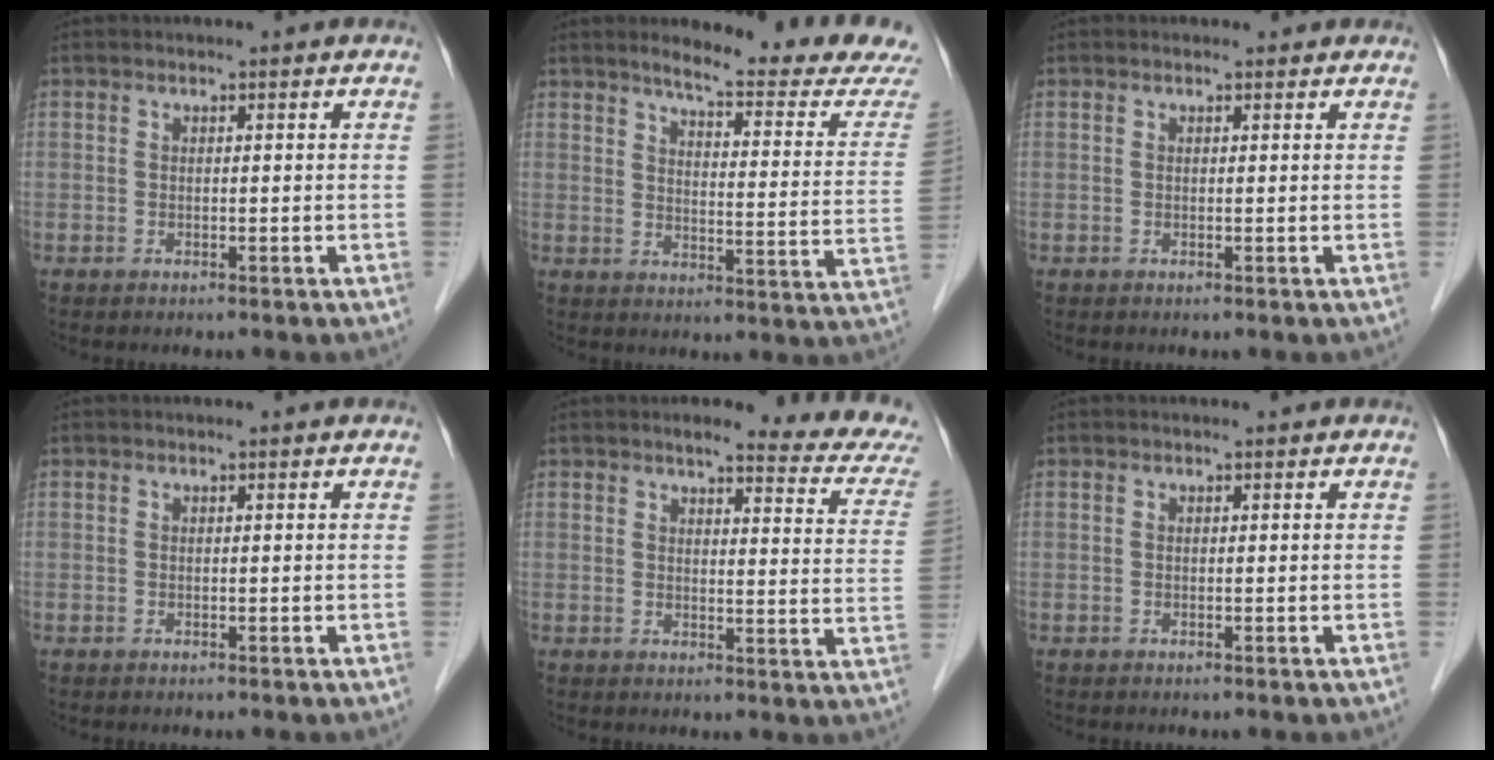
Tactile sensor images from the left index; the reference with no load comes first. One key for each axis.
{"total": 16.2, "fx": 15.2, "fy": -0.3, "fz": 5.6, "tx": -0.075, "ty": -0.079, "tz": 0.177}
{"total": 0.6, "fx": 0.5, "fy": 0.3, "fz": 0.1, "tx": -0.008, "ty": 0.002, "tz": 0.006}
{"total": 0.0}
{"total": 13.0, "fx": 11.8, "fy": 1.4, "fz": 5.4, "tx": -0.047, "ty": -0.036, "tz": 0.109}
{"total": 0.0}